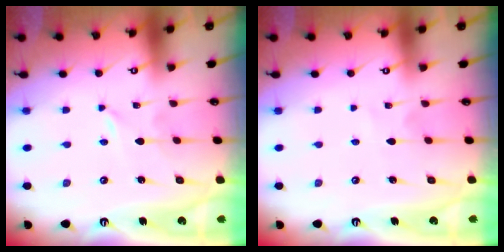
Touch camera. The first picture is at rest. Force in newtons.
{"total": 3.7, "press": 3.6, "slide": 0.2}